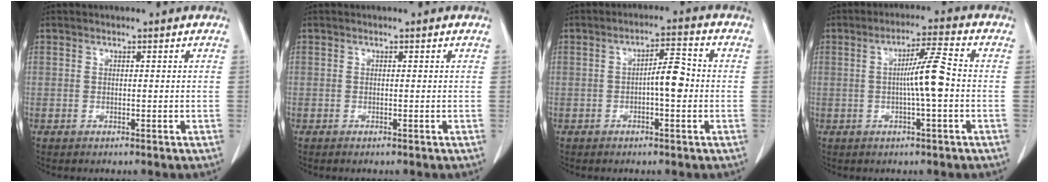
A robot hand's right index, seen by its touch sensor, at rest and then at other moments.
{"total": 0.0}
{"total": 4.7, "force": [-0.5, 1.1, 4.6], "torque": [-0.067, 0.017, -0.005]}
{"total": 6.4, "force": [-0.4, -0.3, 6.4], "torque": [-0.104, 0.010, -0.006]}